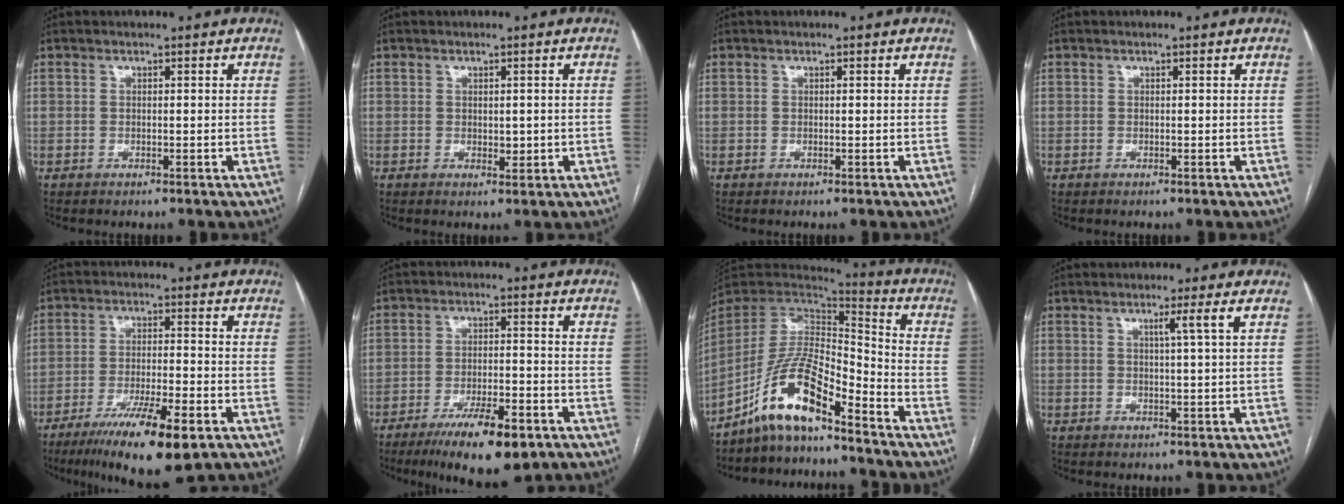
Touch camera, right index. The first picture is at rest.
{"total": 1.9, "force": [0.0, 1.1, 1.6], "torque": [-0.021, -0.005, 0.005]}
{"total": 0.0}
{"total": 0.0}
{"total": 13.3, "force": [-8.1, 1.7, 10.3], "torque": [-0.171, -0.030, -0.131]}
{"total": 11.7, "force": [-7.4, 2.8, 8.6], "torque": [-0.141, -0.015, -0.113]}
{"total": 12.3, "force": [-8.6, 2.7, 8.3], "torque": [-0.171, 0.018, -0.160]}
{"total": 2.5, "force": [1.0, -1.0, 2.0], "torque": [-0.036, -0.004, 0.021]}